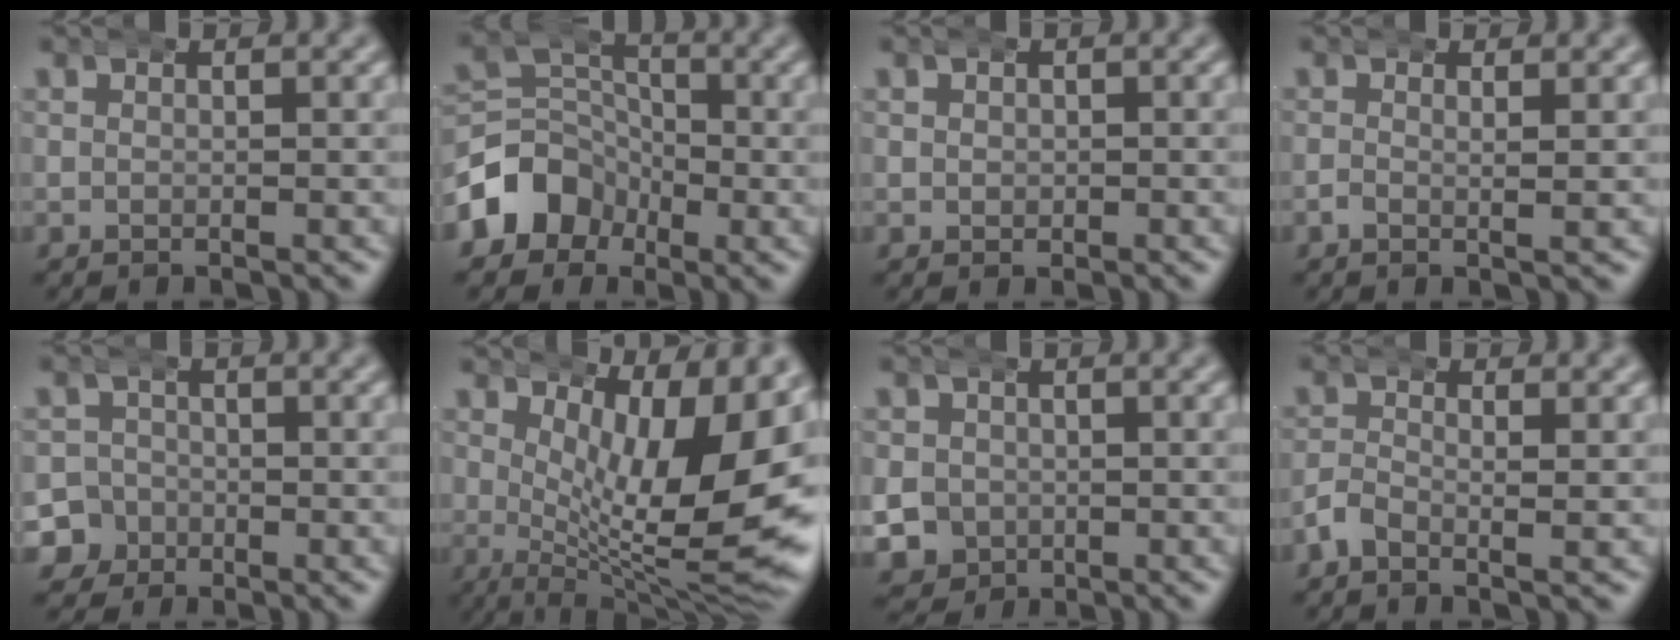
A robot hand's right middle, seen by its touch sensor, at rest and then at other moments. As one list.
[{"total": 7.8, "force": [-1.5, 6.9, 3.4], "torque": [-0.085, -0.021, -0.030]}, {"total": 1.1, "force": [0.1, 1.1, 0.2], "torque": [-0.010, -0.001, -0.001]}, {"total": 0.8, "force": [0.0, 0.1, 0.8], "torque": [-0.022, -0.013, 0.001]}, {"total": 6.9, "force": [-2.3, 6.4, 1.5], "torque": [-0.053, -0.022, -0.050]}, {"total": 12.1, "force": [0.3, 5.1, 11.0], "torque": [-0.151, -0.027, 0.016]}, {"total": 8.4, "force": [-1.8, 7.8, 2.5], "torque": [-0.078, -0.029, -0.034]}, {"total": 1.5, "force": [-0.5, 0.6, 1.3], "torque": [-0.030, -0.007, -0.016]}]